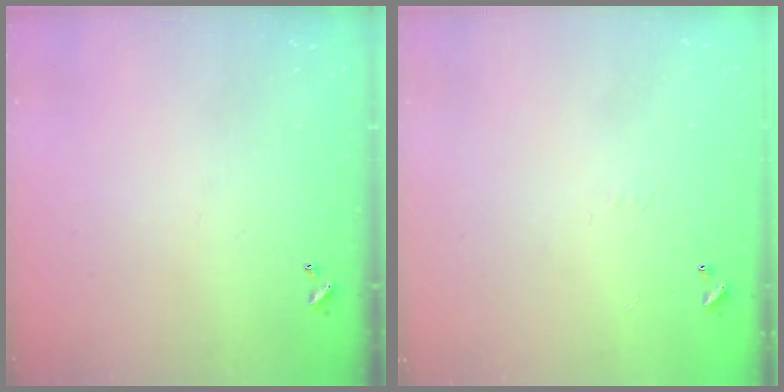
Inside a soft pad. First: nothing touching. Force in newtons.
{"total": 6.6, "press": 6.6, "slide": 0.7}